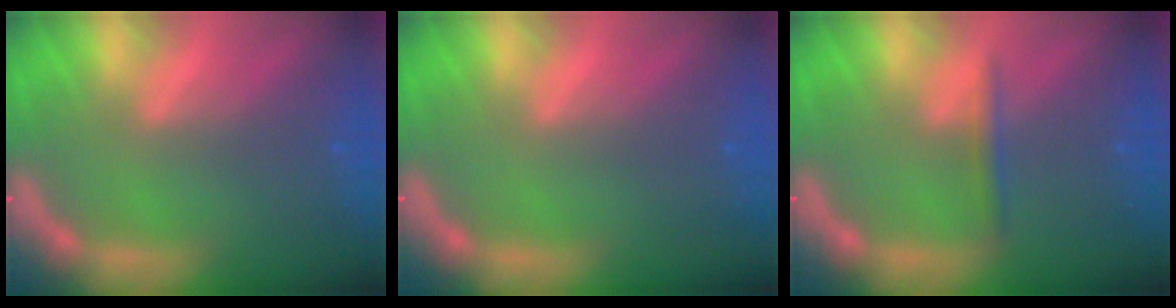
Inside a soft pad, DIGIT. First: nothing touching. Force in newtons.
{"total": 0.0}
{"total": 1.4}